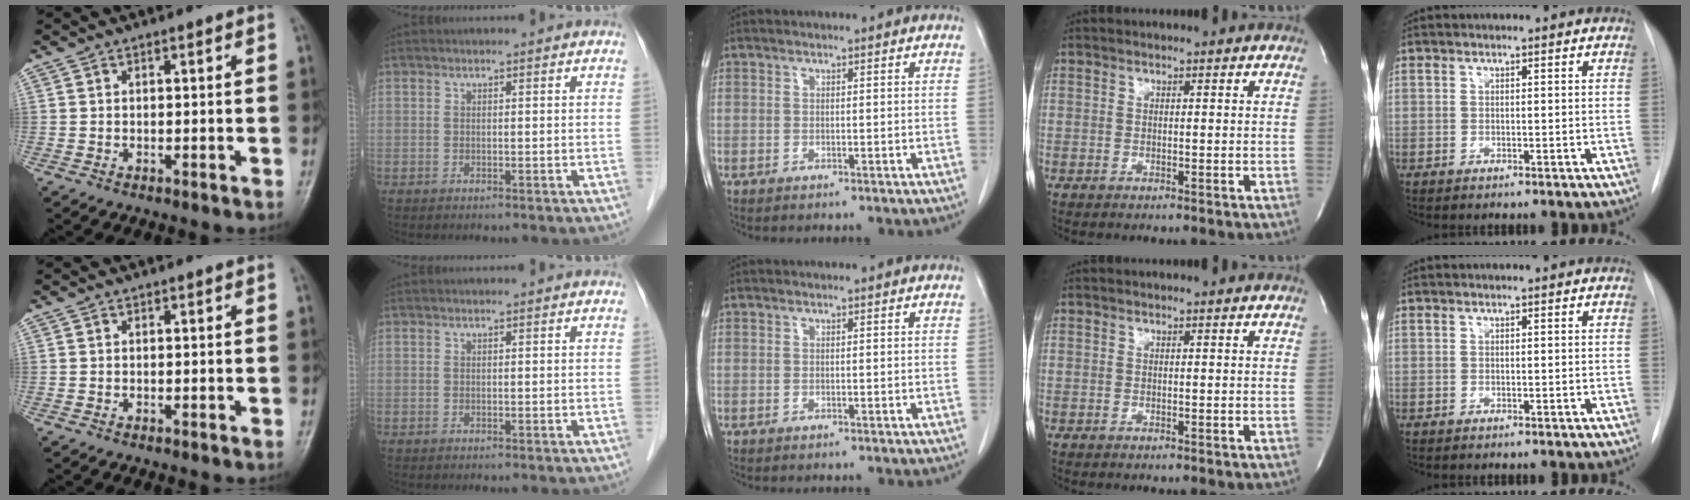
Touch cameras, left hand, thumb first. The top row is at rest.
{}